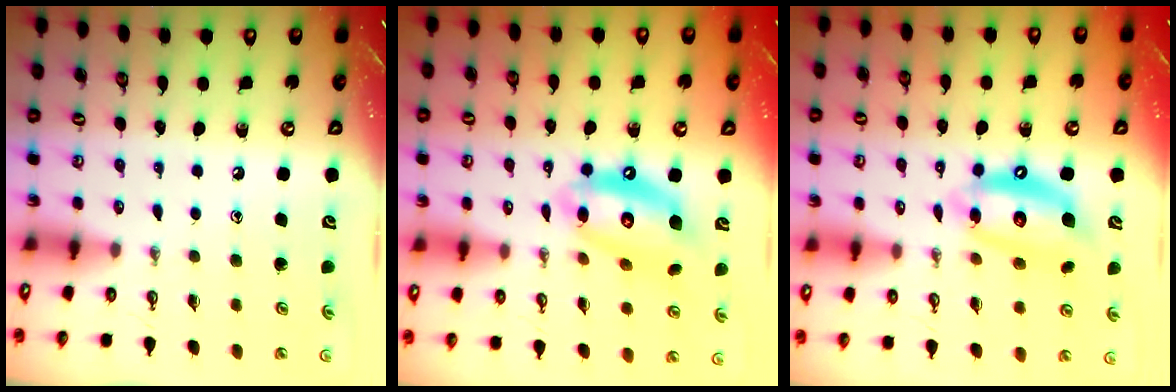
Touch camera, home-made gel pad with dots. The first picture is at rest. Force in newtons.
{"total": 13.0, "press": 13.0, "slide": 1.2}
{"total": 12.4, "press": 12.4, "slide": 0.9}